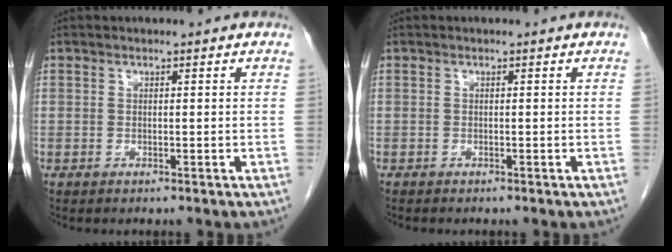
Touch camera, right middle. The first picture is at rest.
{"total": 0.5, "force": [-0.5, 0.2, 0.1], "torque": [-0.009, -0.001, -0.009]}